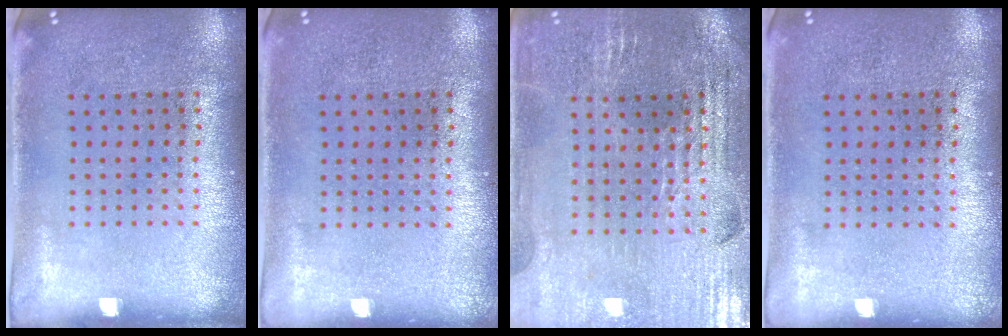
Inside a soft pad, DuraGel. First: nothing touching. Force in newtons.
{"total": 0.0}
{"total": 2.9, "press": 2.8, "slide": 0.5}
{"total": 0.0}